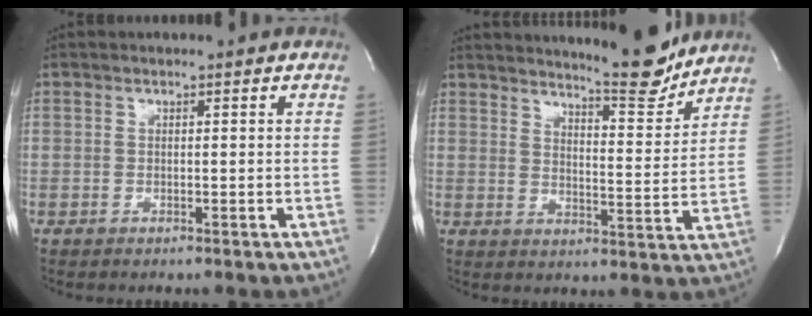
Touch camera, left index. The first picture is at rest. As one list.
[{"total": 9.6, "force": [9.1, 0.5, 3.2], "torque": [-0.047, -0.033, 0.124]}]